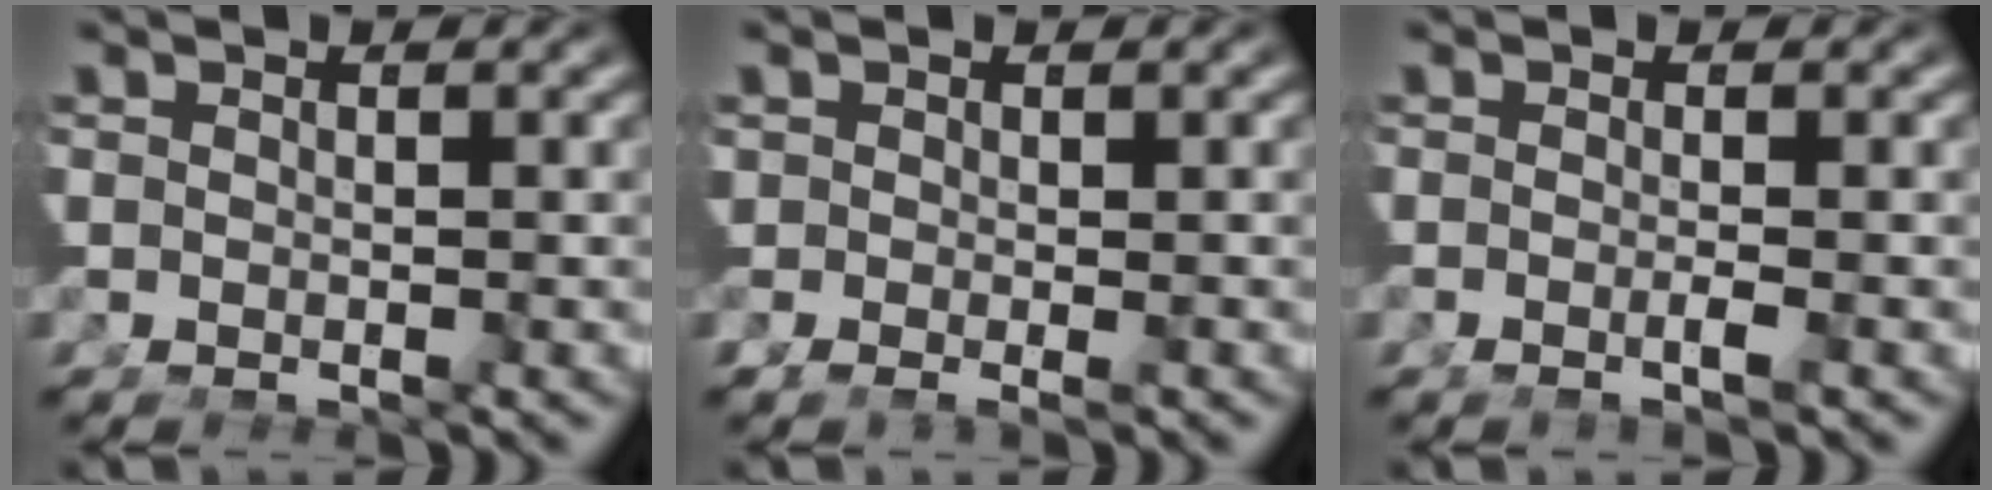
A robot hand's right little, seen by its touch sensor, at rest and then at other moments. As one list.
[{"total": 1.6, "force": [-0.6, 0.8, 1.2], "torque": [-0.034, -0.021, 0.002]}, {"total": 1.2, "force": [-0.5, -0.3, 1.0], "torque": [-0.019, -0.002, -0.011]}]